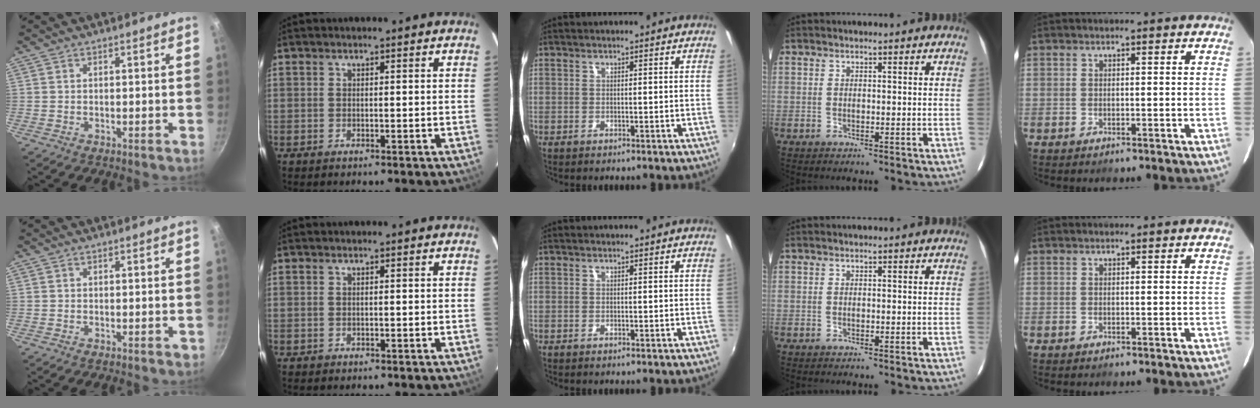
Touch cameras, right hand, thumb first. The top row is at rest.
{"thumb": {"total": 0.6, "force": [-0.1, 0.4, 0.4], "torque": [-0.001, 0.002, -0.003]}}